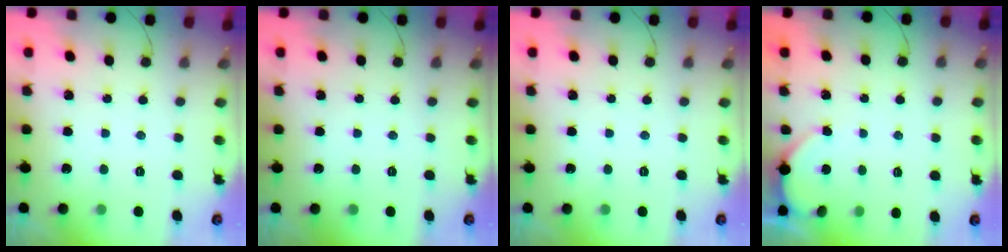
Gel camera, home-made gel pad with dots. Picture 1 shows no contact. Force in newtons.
{"total": 0.0}
{"total": 0.0}
{"total": 2.0, "press": 2.0, "slide": 0.2}